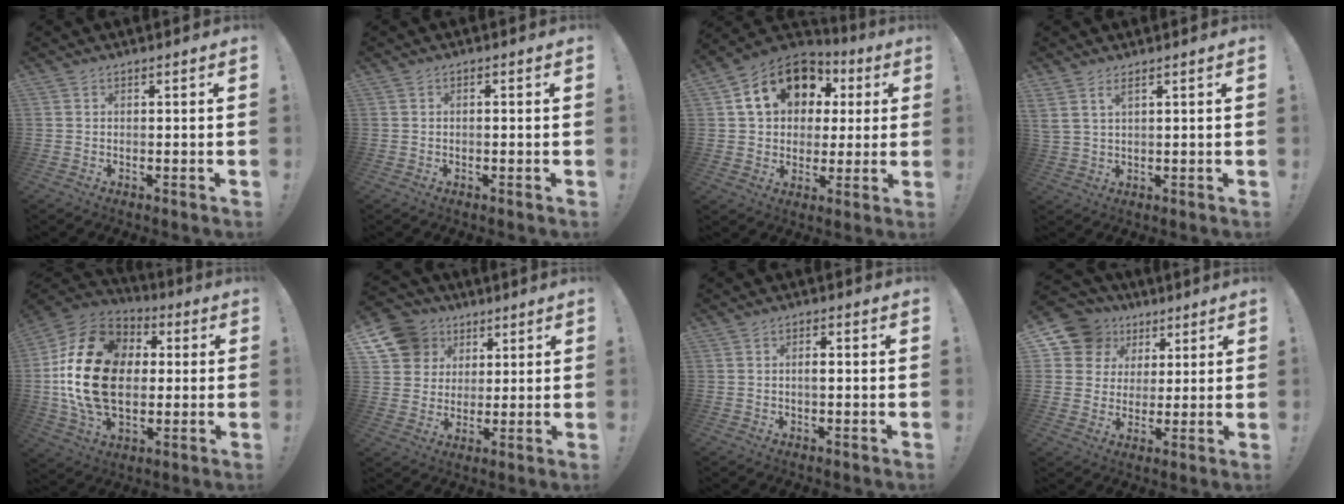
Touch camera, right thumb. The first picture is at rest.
{"total": 0.7, "force": [-0.6, -0.1, 0.5], "torque": [-0.010, 0.001, -0.010]}
{"total": 17.0, "force": [6.9, 12.4, 9.3], "torque": [-0.143, -0.019, 0.135]}
{"total": 3.3, "force": [2.0, 0.7, 2.5], "torque": [-0.053, -0.007, 0.039]}
{"total": 25.6, "force": [1.4, 17.6, 18.5], "torque": [-0.345, 0.012, 0.030]}
{"total": 12.6, "force": [5.4, 10.7, 3.8], "torque": [-0.051, -0.028, 0.113]}
{"total": 1.9, "force": [-0.4, 0.6, 1.8], "torque": [-0.028, 0.003, -0.009]}
{"total": 12.1, "force": [5.4, 10.3, 3.3], "torque": [-0.053, -0.029, 0.114]}